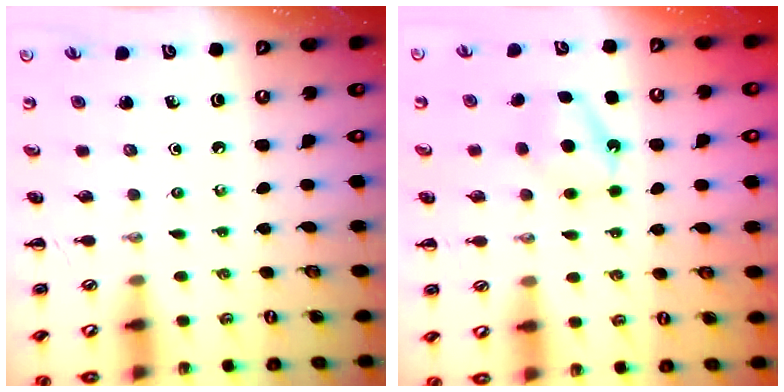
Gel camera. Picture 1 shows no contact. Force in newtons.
{"total": 5.9, "press": 5.7, "slide": 1.5}